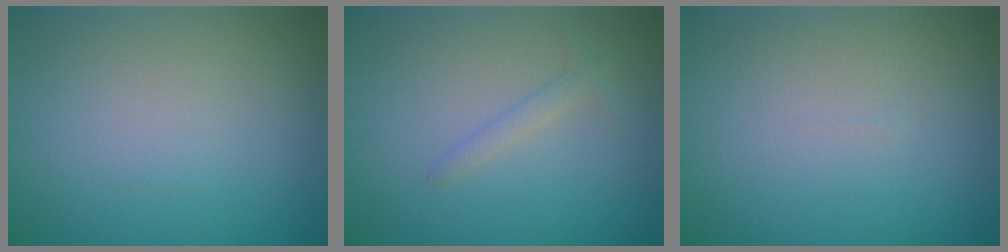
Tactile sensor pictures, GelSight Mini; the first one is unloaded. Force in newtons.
{"total": 1.1, "press": 1.1, "slide": 0.1}
{"total": 0.0}